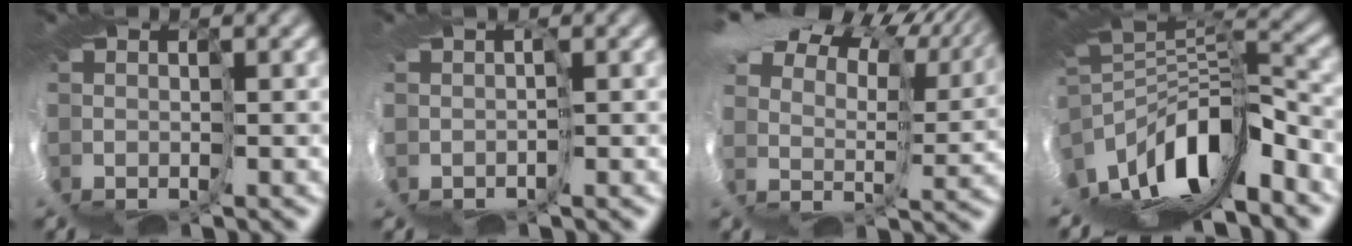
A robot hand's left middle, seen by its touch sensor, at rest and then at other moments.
{"total": 1.5, "force": [-0.2, -1.4, -0.4], "torque": [0.016, -0.004, 0.017]}
{"total": 13.1, "force": [11.9, 3.1, 4.5], "torque": [-0.102, 0.039, 0.240]}
{"total": 5.8, "force": [-3.1, -1.6, 4.7], "torque": [-0.091, 0.018, -0.039]}